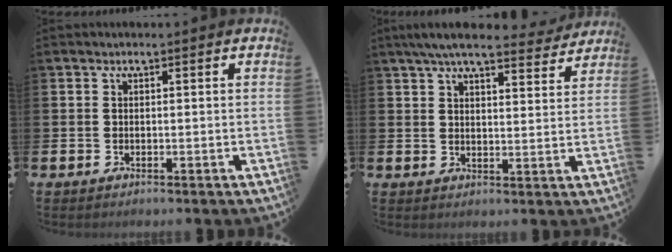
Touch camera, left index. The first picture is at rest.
{"total": 6.6, "force": [6.1, 1.0, 2.4], "torque": [-0.053, -0.029, 0.106]}